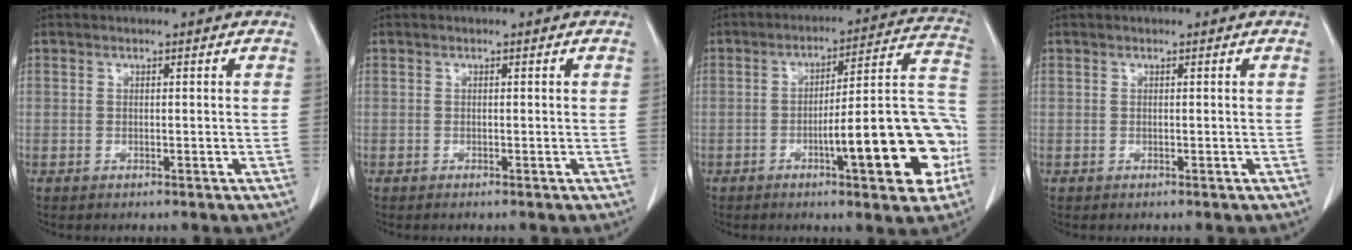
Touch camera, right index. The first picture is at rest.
{"total": 0.0}
{"total": 17.9, "force": [-5.7, 2.9, 16.7], "torque": [-0.184, 0.031, -0.074]}
{"total": 0.0}